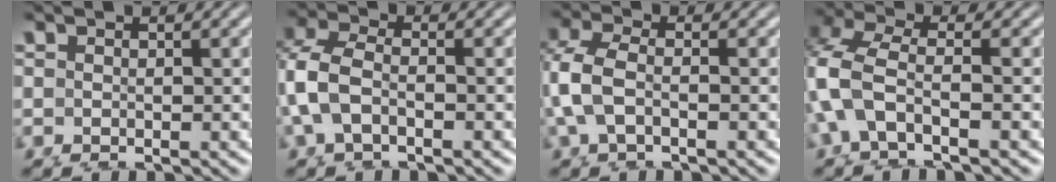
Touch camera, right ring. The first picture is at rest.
{"total": 5.5, "force": [0.6, 4.5, 3.1], "torque": [-0.099, -0.015, 0.008]}
{"total": 5.0, "force": [0.6, 3.9, 3.1], "torque": [-0.100, -0.016, 0.013]}
{"total": 5.1, "force": [0.3, 4.0, 3.1], "torque": [-0.112, -0.026, 0.016]}